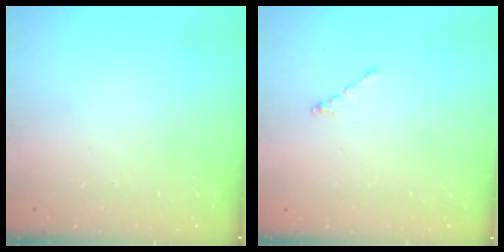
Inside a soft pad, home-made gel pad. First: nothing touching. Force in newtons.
{"total": 0.0}